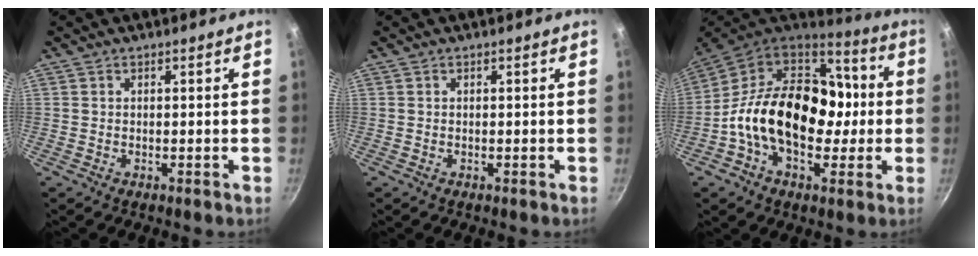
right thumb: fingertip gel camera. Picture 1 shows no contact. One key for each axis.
{"total": 0.0}
{"total": 24.1, "fx": -1.3, "fy": 16.6, "fz": 17.4, "tx": -0.249, "ty": 0.048, "tz": -0.031}